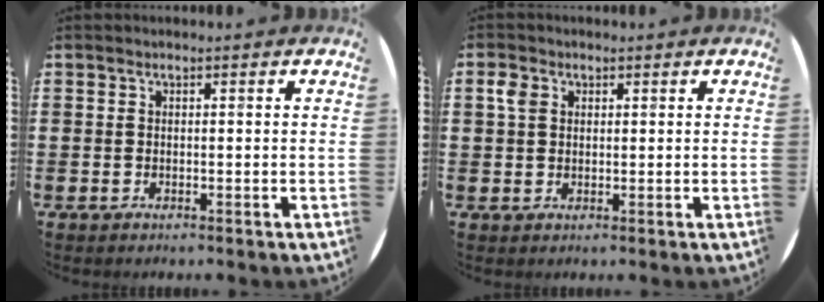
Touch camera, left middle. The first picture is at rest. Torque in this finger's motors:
{"motor_torque": [0.58, -0.48, 0.03, 0.03]}